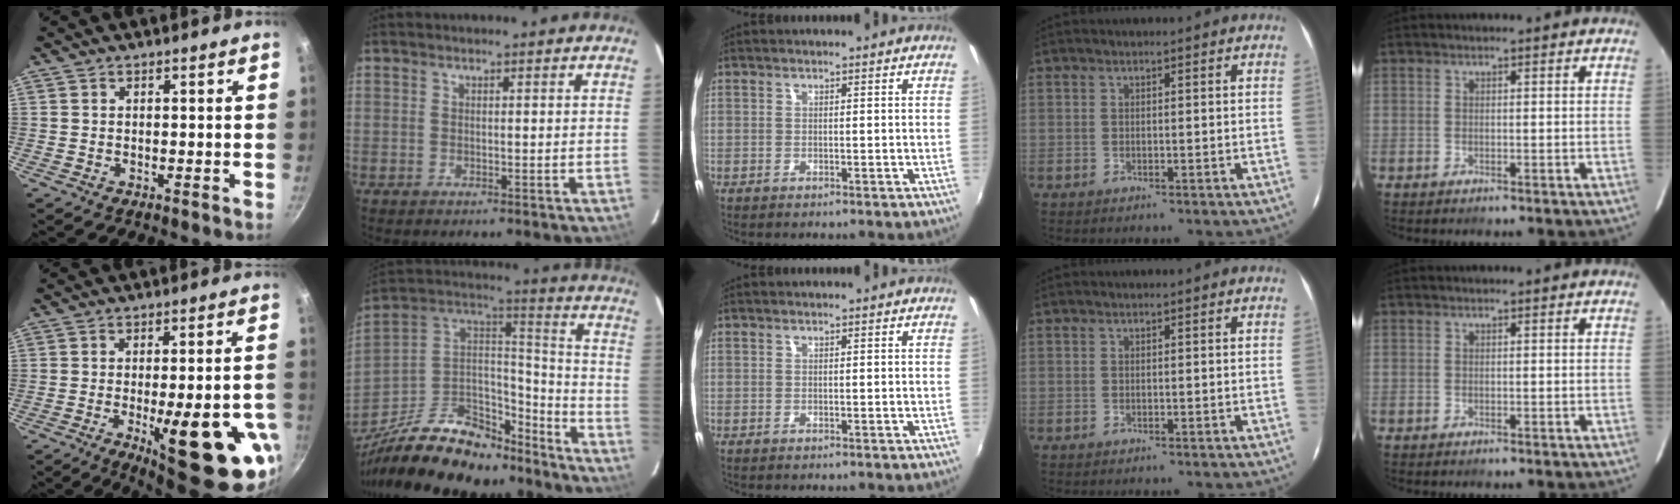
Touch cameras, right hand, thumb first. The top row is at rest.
{"thumb": {"total": 21.0, "force": [-7.3, 6.7, 18.5], "torque": [-0.208, 0.008, -0.083]}, "index": {"total": 29.2, "force": [-21.4, 13.3, 14.8], "torque": [-0.301, 0.027, -0.329]}}